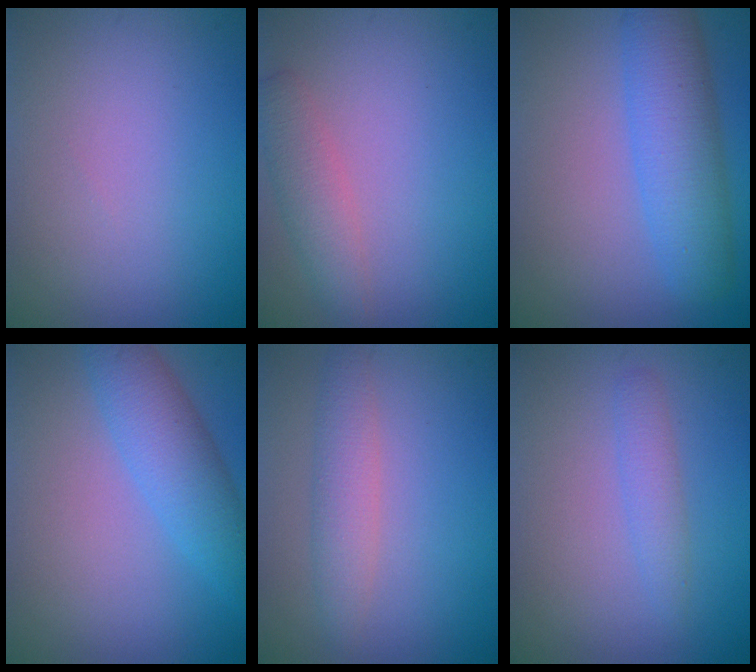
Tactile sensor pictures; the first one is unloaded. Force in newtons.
{"total": 2.6, "press": 2.6, "slide": 0.1}
{"total": 5.5, "press": 5.5, "slide": 0.3}
{"total": 4.5, "press": 4.5, "slide": 0.1}
{"total": 2.6, "press": 2.6, "slide": 0.1}
{"total": 1.6, "press": 1.6, "slide": 0.2}